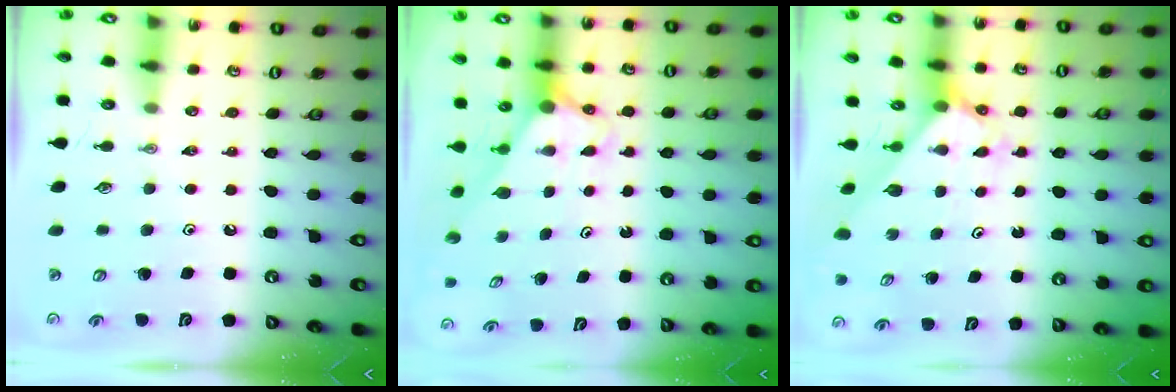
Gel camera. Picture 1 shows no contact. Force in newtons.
{"total": 2.8, "press": 2.8, "slide": 0.0}
{"total": 2.1, "press": 2.1, "slide": 0.2}